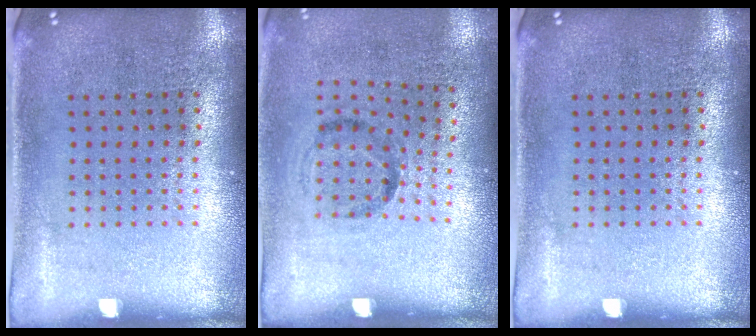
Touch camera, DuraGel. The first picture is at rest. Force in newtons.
{"total": 1.2, "press": 0.8, "slide": 0.9}
{"total": 0.0}